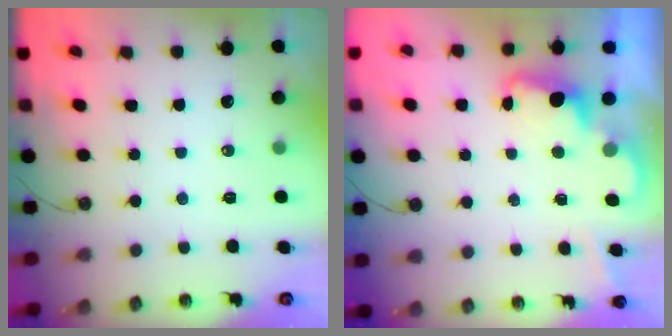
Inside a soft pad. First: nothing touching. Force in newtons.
{"total": 2.4, "press": 2.4, "slide": 0.5}